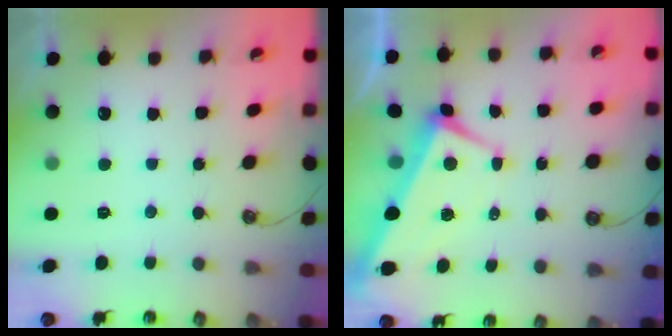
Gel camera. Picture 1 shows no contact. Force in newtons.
{"total": 1.4, "press": 1.0, "slide": 1.0}